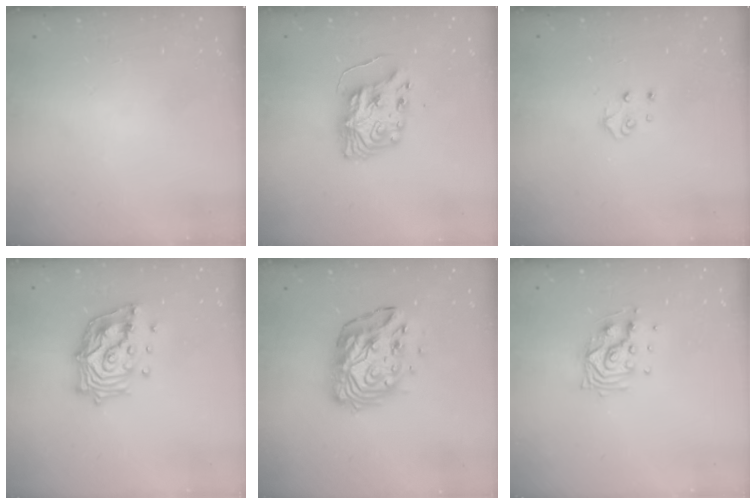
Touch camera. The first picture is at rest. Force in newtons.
{"total": 8.5, "press": 8.5, "slide": 0.6}
{"total": 4.5, "press": 4.4, "slide": 0.4}
{"total": 18.2, "press": 18.0, "slide": 2.7}
{"total": 14.9, "press": 14.8, "slide": 1.4}
{"total": 9.5, "press": 9.5, "slide": 0.4}